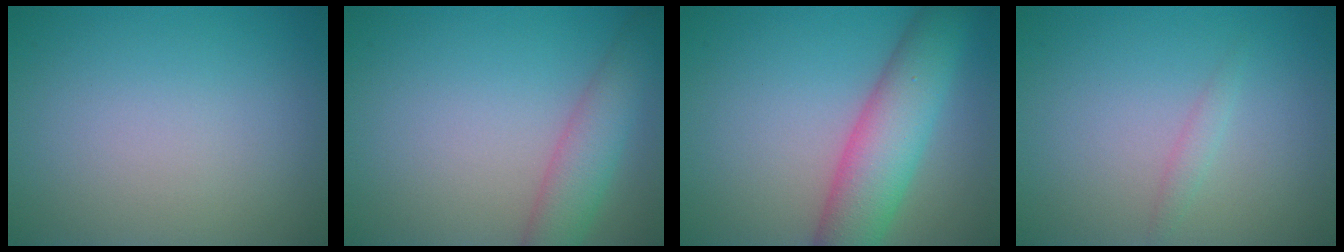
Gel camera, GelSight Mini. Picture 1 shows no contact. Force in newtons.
{"total": 4.0, "press": 4.0, "slide": 0.2}
{"total": 6.9, "press": 6.9, "slide": 0.2}
{"total": 1.0, "press": 1.0, "slide": 0.1}